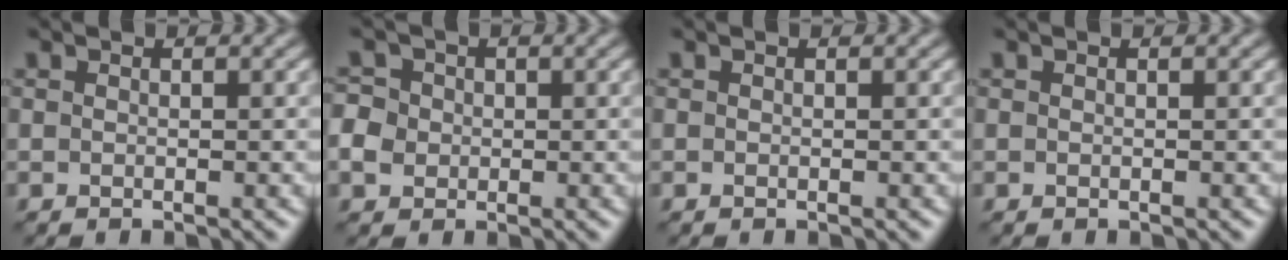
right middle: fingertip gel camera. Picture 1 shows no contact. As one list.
[{"total": 3.4, "force": [-0.2, 3.1, 1.3], "torque": [-0.022, 0.017, -0.011]}, {"total": 0.0}, {"total": 0.0}]